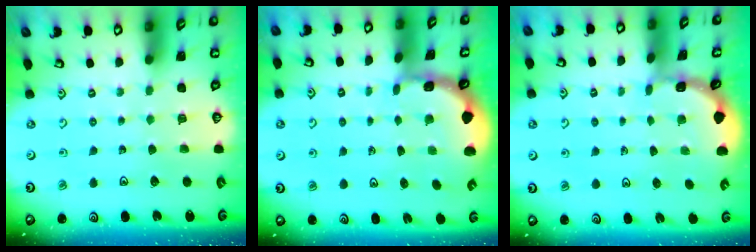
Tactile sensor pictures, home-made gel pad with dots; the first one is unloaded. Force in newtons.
{"total": 1.4, "press": 1.4, "slide": 0.0}
{"total": 1.0, "press": 1.0, "slide": 0.2}